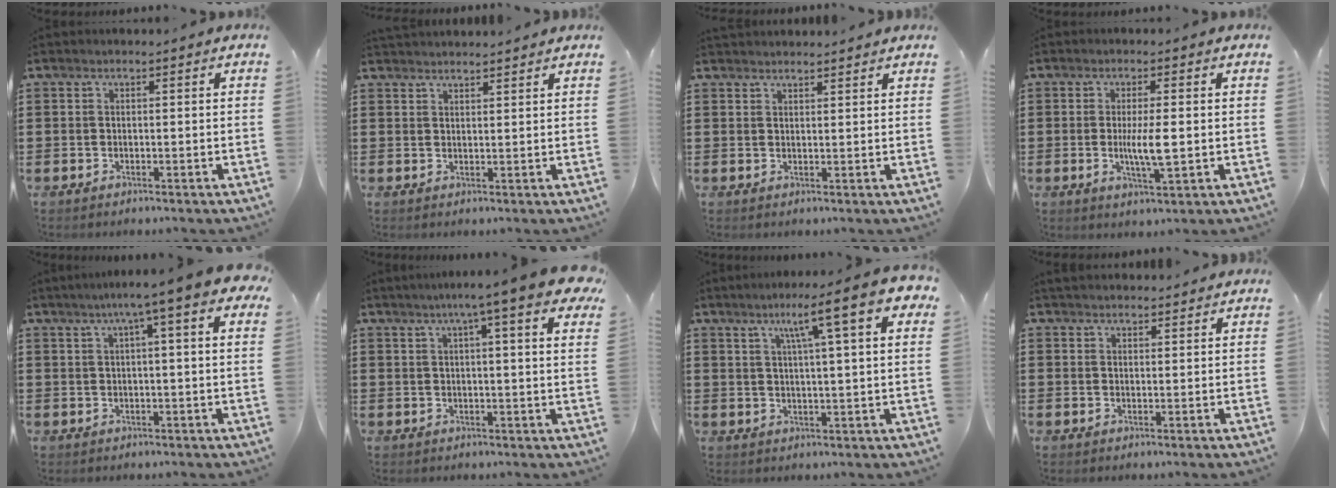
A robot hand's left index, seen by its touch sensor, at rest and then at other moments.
{"total": 2.0, "force": [2.0, 0.1, 0.0], "torque": [-0.004, 0.000, 0.038]}
{"total": 1.8, "force": [1.8, 0.2, 0.1], "torque": [-0.004, 0.002, 0.036]}
{"total": 5.3, "force": [-0.2, 0.8, 5.2], "torque": [-0.106, -0.009, -0.009]}
{"total": 6.7, "force": [3.6, -0.4, 5.7], "torque": [-0.108, -0.003, 0.058]}
{"total": 8.4, "force": [5.7, 0.1, 6.2], "torque": [-0.109, -0.012, 0.094]}
{"total": 10.8, "force": [5.7, 0.8, 9.2], "torque": [-0.165, -0.008, 0.087]}
{"total": 2.0, "force": [2.0, 0.4, 0.0], "torque": [-0.005, 0.002, 0.040]}